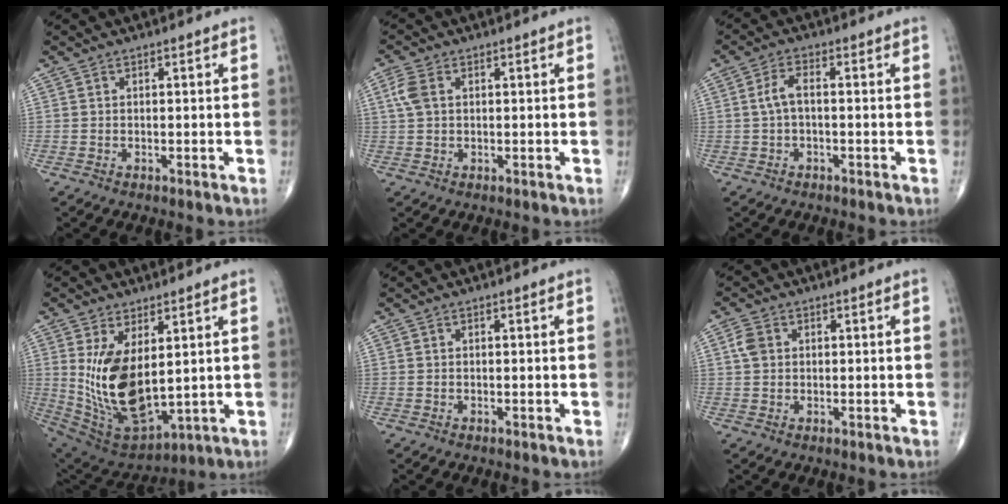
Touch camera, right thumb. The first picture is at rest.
{"total": 3.6, "force": [1.0, 2.3, 2.6], "torque": [-0.068, 0.010, 0.021]}
{"total": 3.5, "force": [-0.1, 1.4, 3.2], "torque": [-0.068, 0.013, -0.005]}
{"total": 15.5, "force": [2.5, 7.8, 13.2], "torque": [-0.245, -0.028, 0.077]}
{"total": 0.0}
{"total": 2.9, "force": [0.7, 2.2, 1.6], "torque": [-0.030, 0.006, 0.013]}